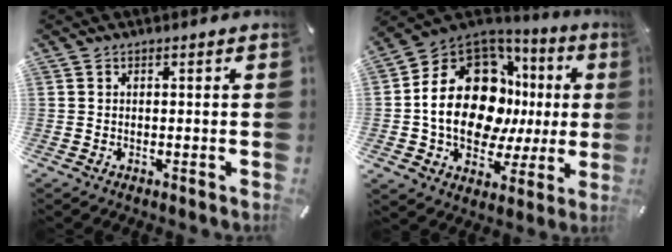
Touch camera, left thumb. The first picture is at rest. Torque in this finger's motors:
{"motor_torque": [1.79, 1.99, 2.15, 0.11, 0.51]}